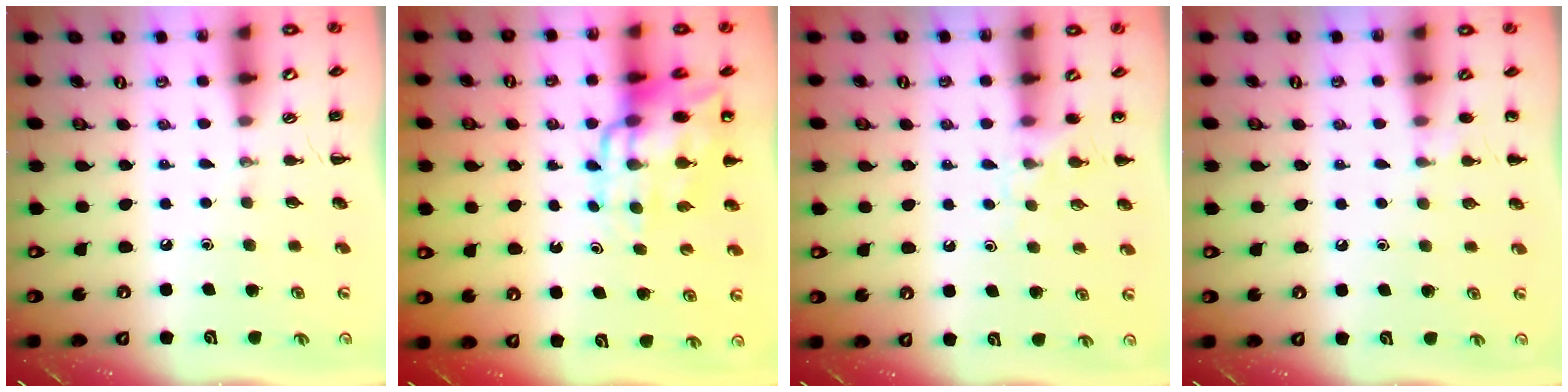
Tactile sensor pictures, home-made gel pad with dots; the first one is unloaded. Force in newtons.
{"total": 13.8, "press": 13.3, "slide": 3.7}
{"total": 6.0, "press": 5.7, "slide": 1.9}
{"total": 5.0, "press": 4.7, "slide": 1.6}